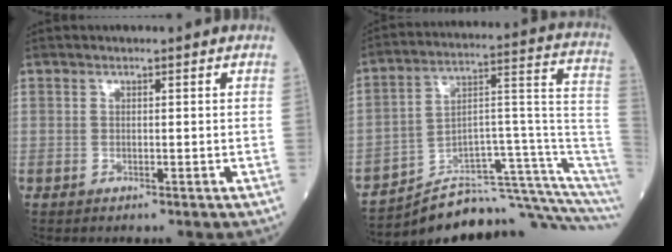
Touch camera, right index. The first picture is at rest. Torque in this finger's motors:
{"motor_torque": [-1.19, -0.95, -1.06, -0.21]}